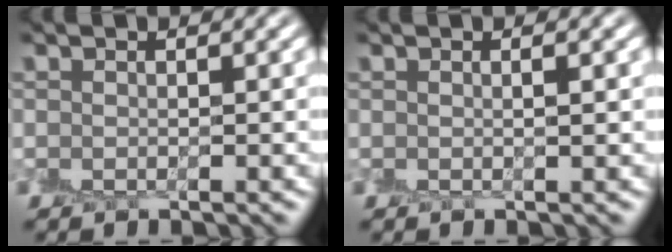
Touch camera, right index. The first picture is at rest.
{"total": 0.7, "force": [0.2, -0.1, 0.7], "torque": [-0.009, 0.003, 0.003]}